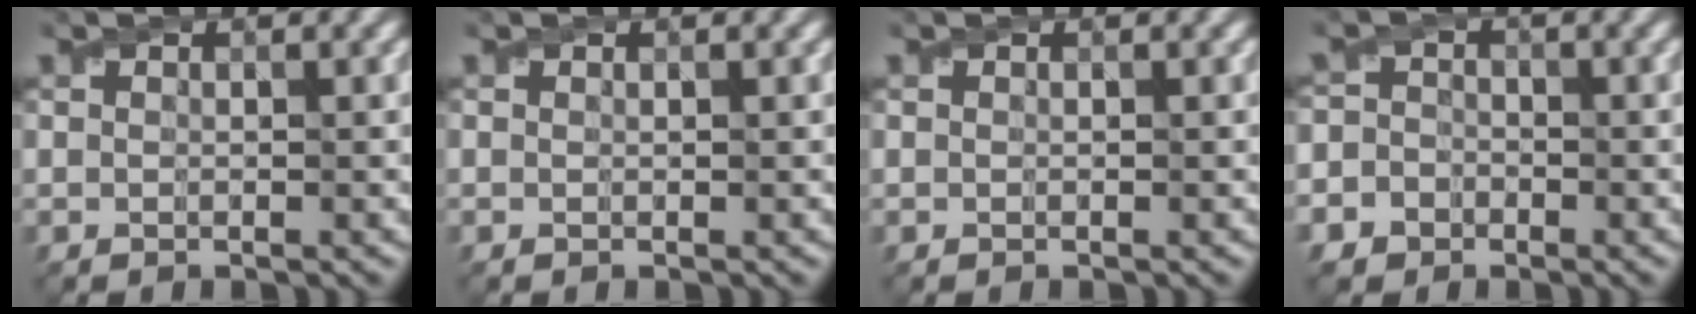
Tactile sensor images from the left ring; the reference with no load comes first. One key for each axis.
{"total": 0.0}
{"total": 0.0}
{"total": 4.7, "fx": -2.3, "fy": 4.0, "fz": 0.7, "tx": 0.007, "ty": 0.000, "tz": -0.062}